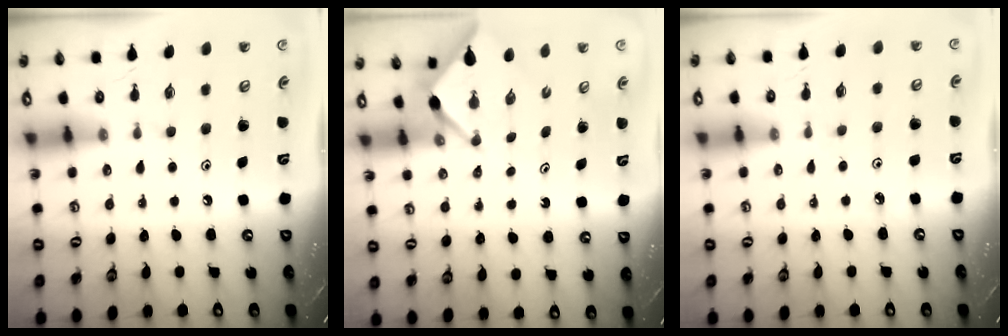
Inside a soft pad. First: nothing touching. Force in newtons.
{"total": 2.5, "press": 2.4, "slide": 0.3}
{"total": 2.2, "press": 2.2, "slide": 0.3}